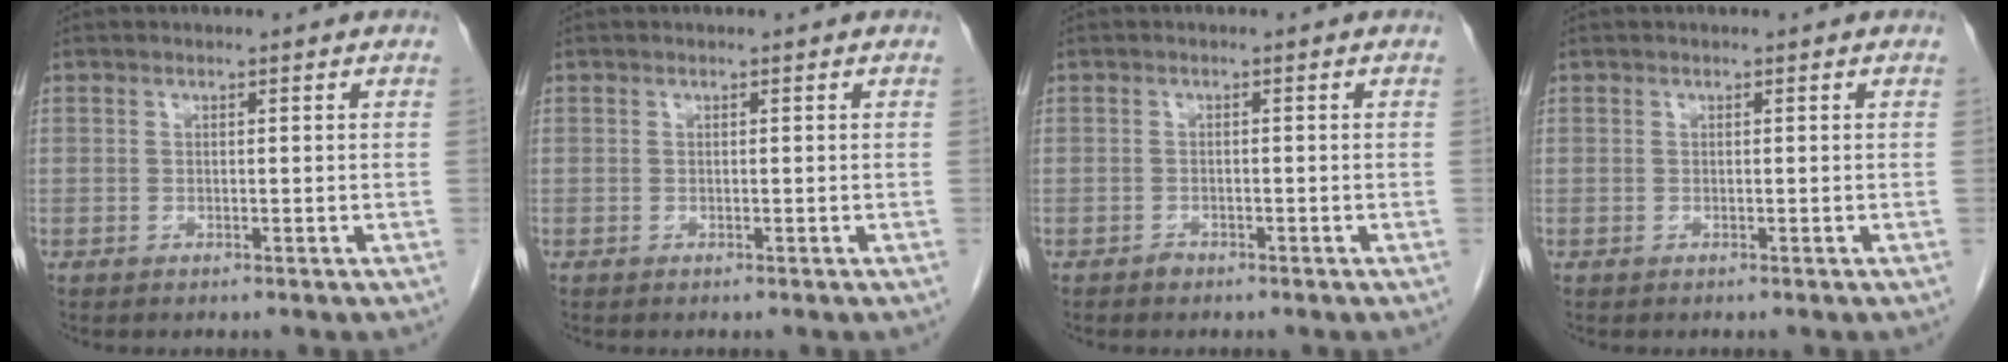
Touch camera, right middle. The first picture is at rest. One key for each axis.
{"total": 0.0}
{"total": 0.8, "fx": -0.7, "fy": 0.4, "fz": 0.1, "tx": 0.000, "ty": 0.002, "tz": -0.014}
{"total": 0.0}